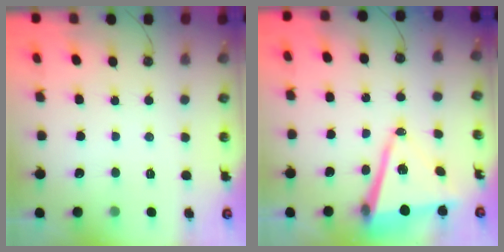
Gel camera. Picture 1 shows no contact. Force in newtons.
{"total": 12.1, "press": 11.7, "slide": 2.9}